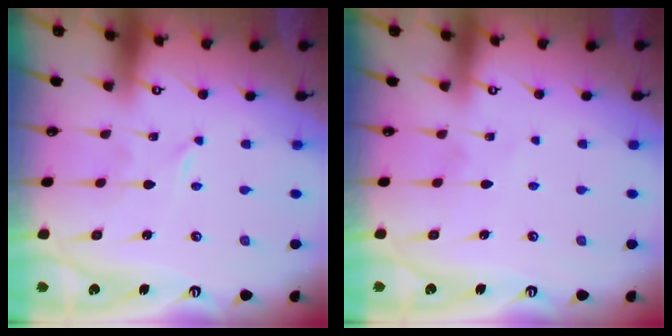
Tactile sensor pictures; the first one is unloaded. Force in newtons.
{"total": 5.0, "press": 5.0, "slide": 0.4}